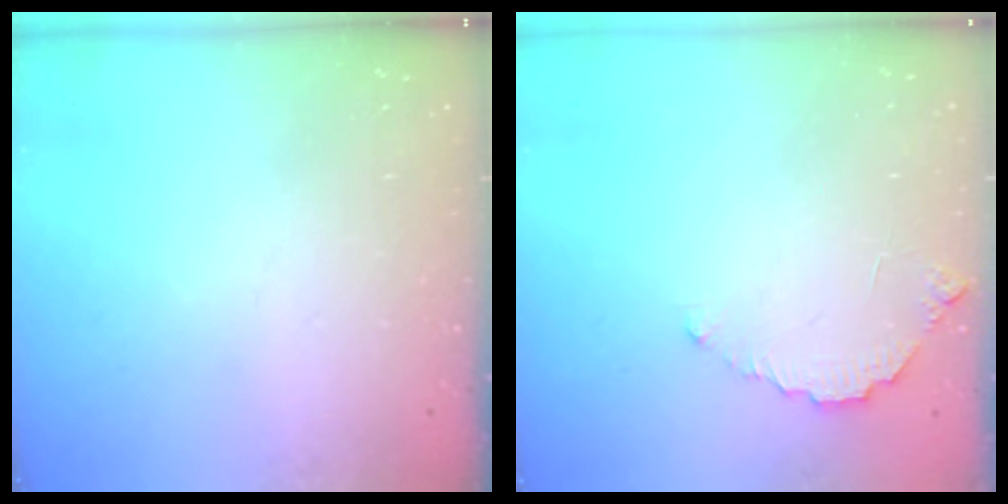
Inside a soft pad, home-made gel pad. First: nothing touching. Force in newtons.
{"total": 4.5, "press": 4.5, "slide": 0.3}